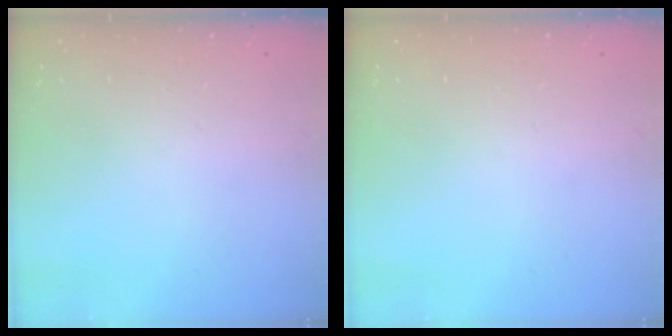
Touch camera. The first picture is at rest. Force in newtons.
{"total": 0.0}